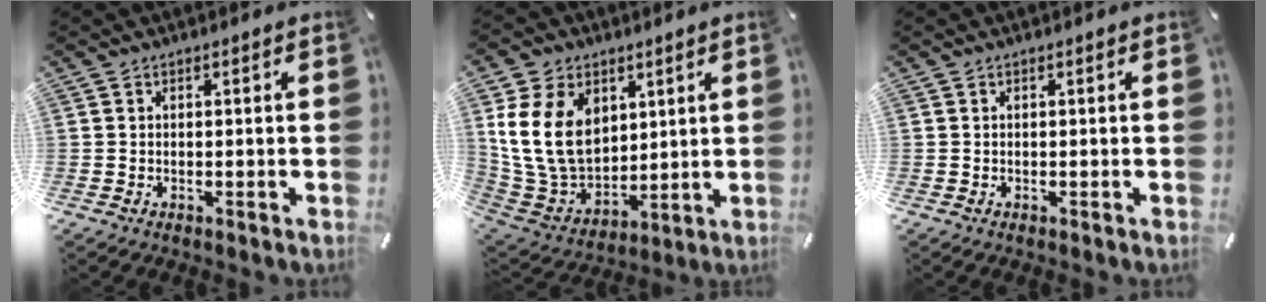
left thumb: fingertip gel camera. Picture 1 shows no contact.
{"total": 17.3, "force": [4.8, 13.1, 10.2], "torque": [-0.221, -0.018, 0.092]}
{"total": 0.0}